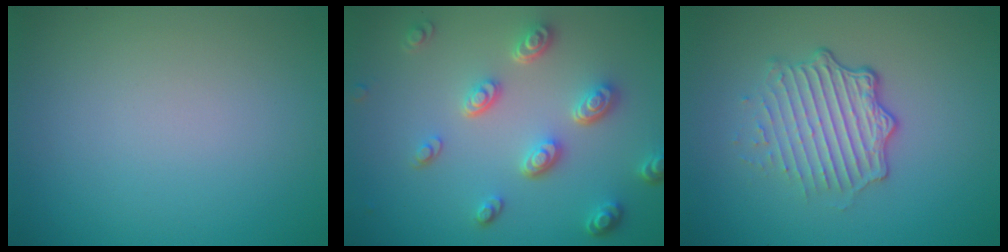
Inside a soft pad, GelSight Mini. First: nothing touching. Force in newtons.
{"total": 4.7, "press": 3.6, "slide": 3.1}
{"total": 4.8, "press": 3.3, "slide": 3.4}